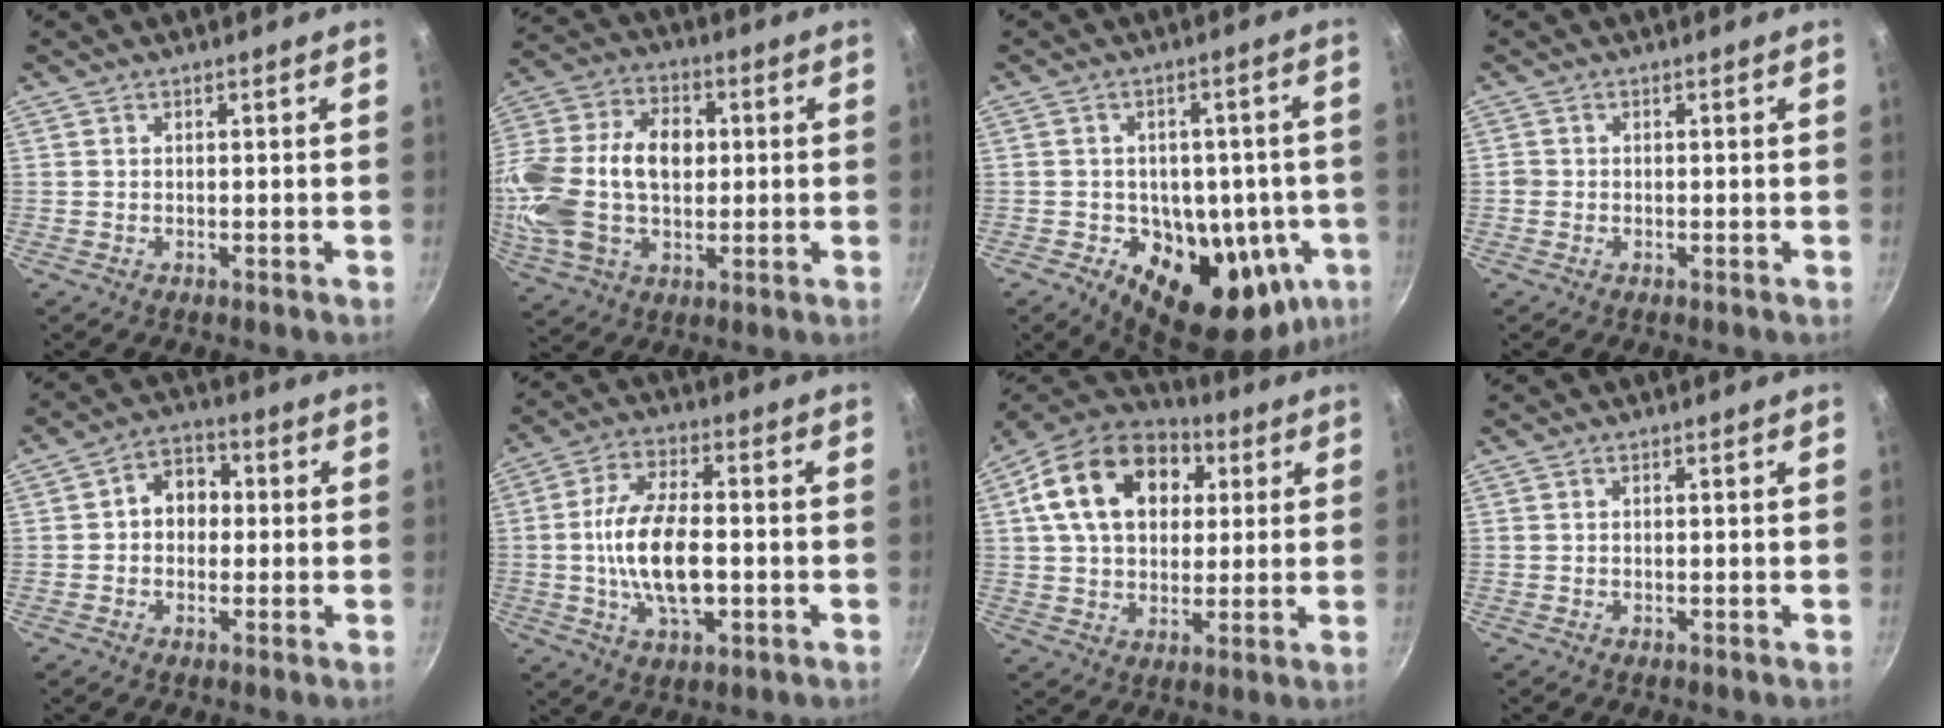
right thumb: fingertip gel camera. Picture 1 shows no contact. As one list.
[{"total": 21.9, "force": [0.8, 14.5, 16.3], "torque": [-0.304, 0.030, 0.009]}, {"total": 19.4, "force": [-5.4, 12.7, 13.6], "torque": [-0.154, -0.002, -0.061]}, {"total": 0.8, "force": [-0.3, 0.8, 0.2], "torque": [-0.003, 0.001, -0.007]}, {"total": 7.0, "force": [0.3, 5.6, 4.3], "torque": [-0.025, 0.018, -0.008]}, {"total": 14.0, "force": [-1.8, 6.9, 12.1], "torque": [-0.214, 0.021, -0.035]}, {"total": 20.1, "force": [5.9, 14.1, 13.1], "torque": [-0.206, 0.014, 0.087]}, {"total": 0.0}]